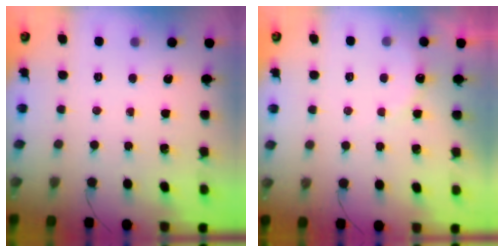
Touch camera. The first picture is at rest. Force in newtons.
{"total": 5.8, "press": 5.7, "slide": 1.0}